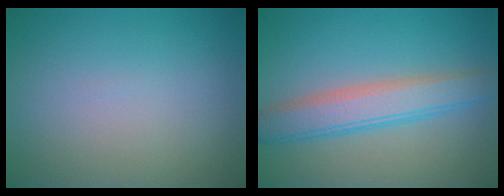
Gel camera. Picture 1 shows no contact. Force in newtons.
{"total": 4.5, "press": 4.5, "slide": 0.1}